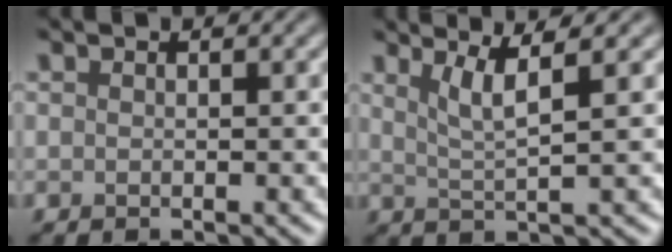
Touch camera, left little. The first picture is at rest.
{"total": 3.1, "force": [1.5, 0.5, 2.7], "torque": [-0.045, -0.002, 0.033]}